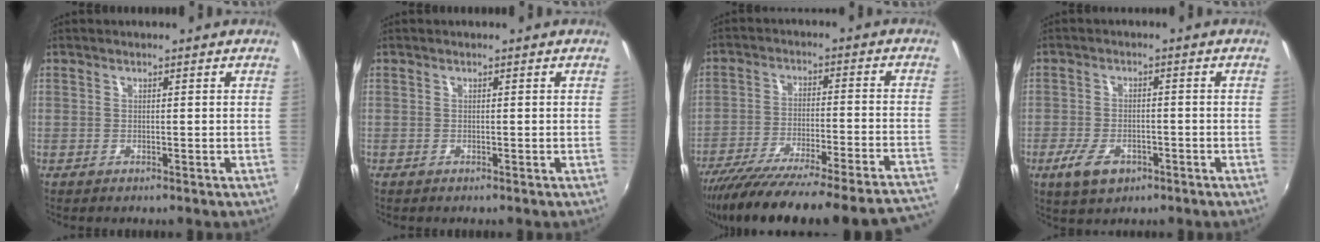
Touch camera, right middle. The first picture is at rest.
{"total": 0.0}
{"total": 29.8, "force": [-26.6, 2.2, 13.3], "torque": [-0.206, -0.061, -0.377]}
{"total": 6.6, "force": [-3.4, 3.6, 4.3], "torque": [-0.105, -0.009, -0.057]}